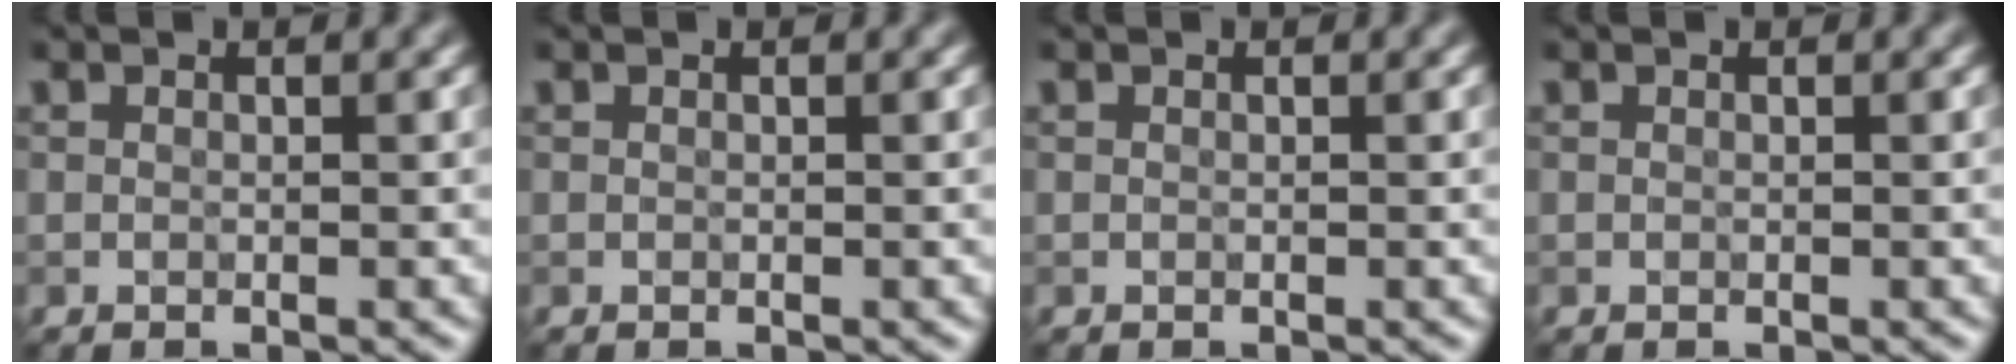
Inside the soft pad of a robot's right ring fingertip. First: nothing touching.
{"total": 0.0}
{"total": 0.0}
{"total": 0.0}